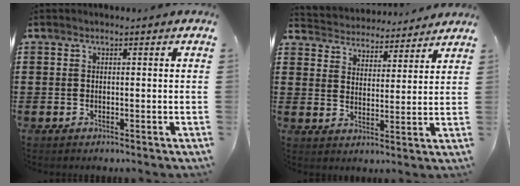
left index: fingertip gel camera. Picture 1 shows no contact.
{"total": 4.0, "force": [3.9, 0.2, -0.7], "torque": [-0.011, -0.030, 0.064]}